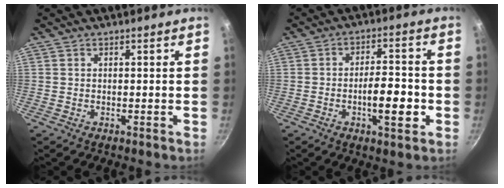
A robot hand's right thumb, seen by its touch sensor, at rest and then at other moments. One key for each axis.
{"total": 8.6, "fx": -2.4, "fy": 3.3, "fz": 7.6, "tx": -0.101, "ty": 0.020, "tz": -0.039}